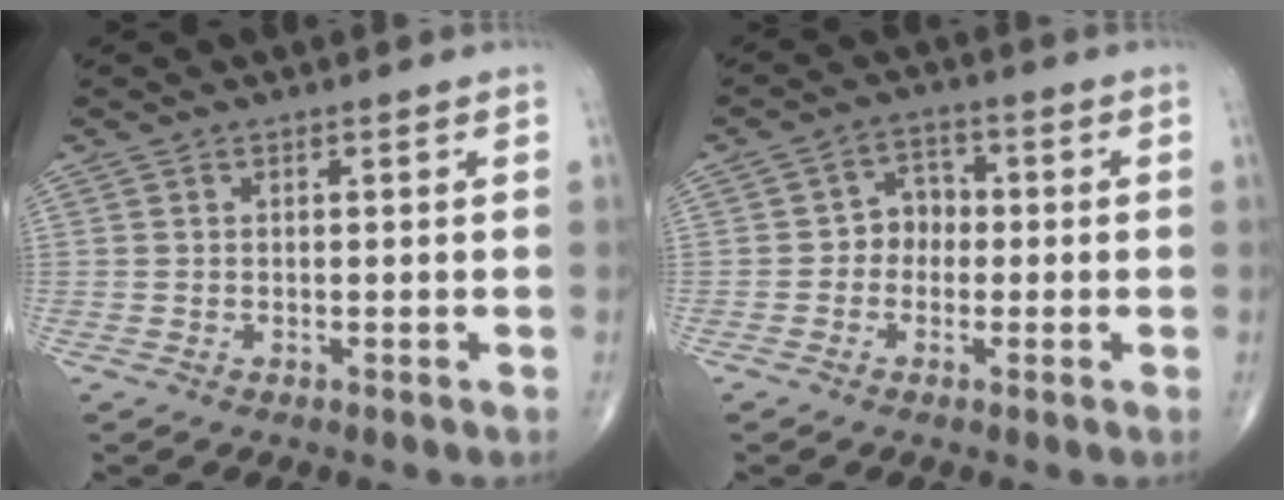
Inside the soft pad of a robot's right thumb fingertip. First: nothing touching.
{"total": 4.7, "force": [-0.6, 4.0, 2.4], "torque": [-0.009, 0.020, -0.024]}